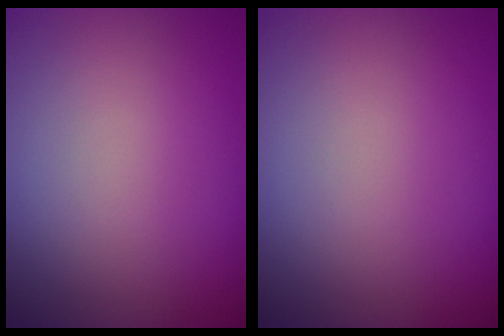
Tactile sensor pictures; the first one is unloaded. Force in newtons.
{"total": 0.0}